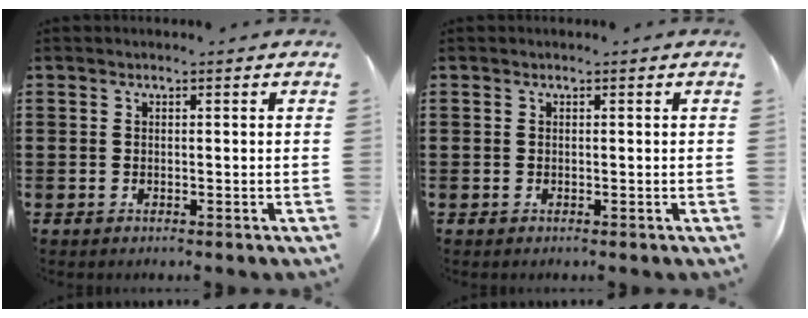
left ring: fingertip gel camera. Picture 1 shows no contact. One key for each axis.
{"total": 0.0}